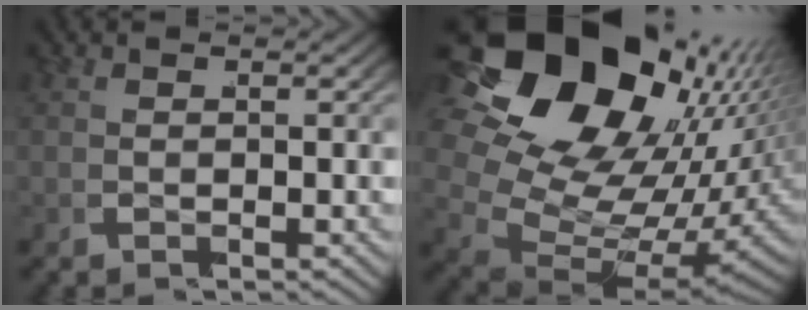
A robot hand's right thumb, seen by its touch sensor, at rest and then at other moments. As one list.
[{"total": 22.5, "force": [0.9, 15.6, 16.1], "torque": [-0.301, -0.041, 0.008]}]